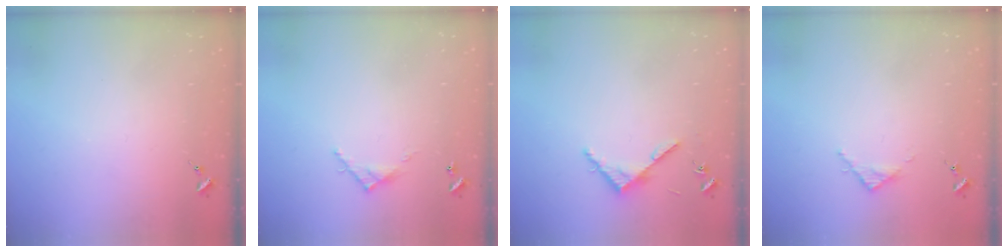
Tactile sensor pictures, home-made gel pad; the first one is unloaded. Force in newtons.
{"total": 5.5, "press": 5.5, "slide": 0.3}
{"total": 4.2, "press": 4.2, "slide": 0.4}
{"total": 2.8, "press": 2.8, "slide": 0.4}